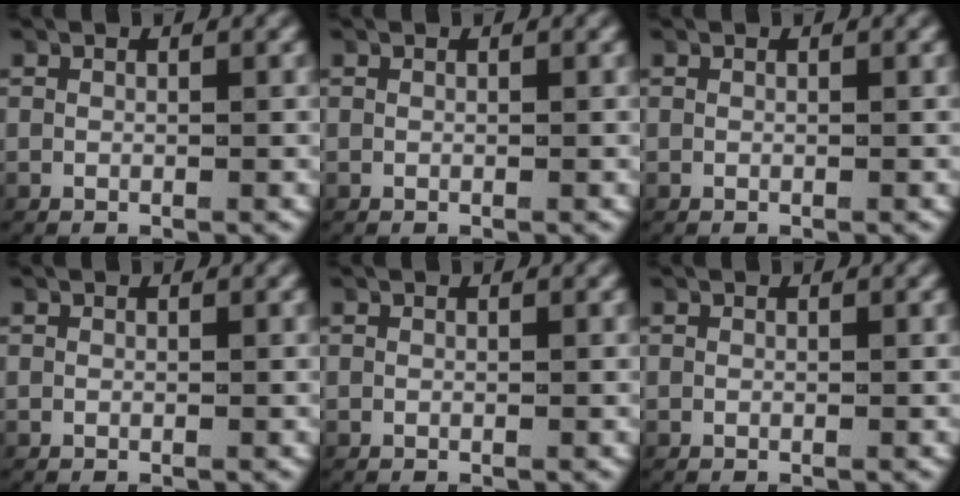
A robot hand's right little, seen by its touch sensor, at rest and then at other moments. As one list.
[{"total": 0.0}, {"total": 0.0}, {"total": 0.0}, {"total": 0.0}, {"total": 0.0}]